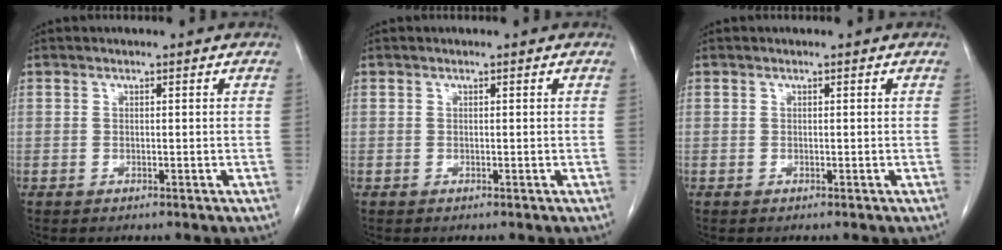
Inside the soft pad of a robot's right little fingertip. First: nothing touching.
{"total": 0.0}
{"total": 0.0}